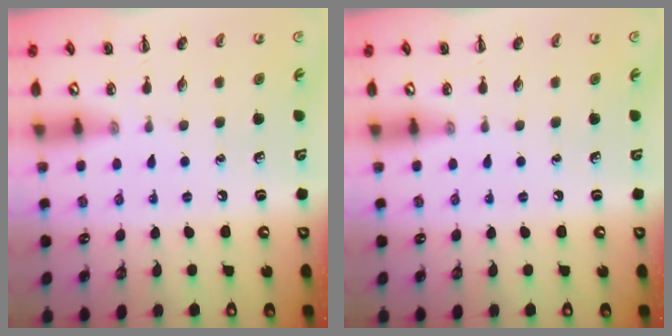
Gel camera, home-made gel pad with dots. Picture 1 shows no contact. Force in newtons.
{"total": 0.0}